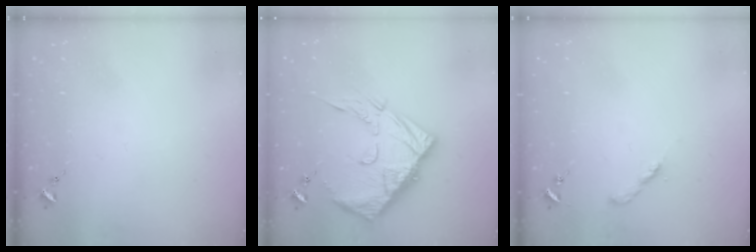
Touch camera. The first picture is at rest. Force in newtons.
{"total": 16.8, "press": 16.7, "slide": 1.7}
{"total": 2.0, "press": 2.0, "slide": 0.2}